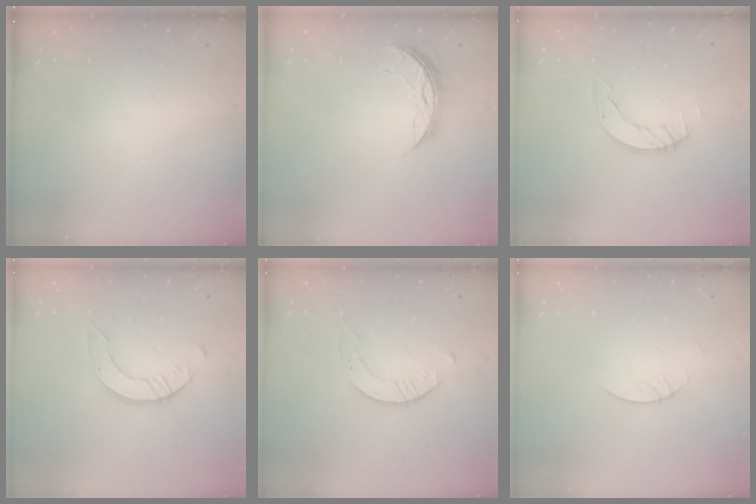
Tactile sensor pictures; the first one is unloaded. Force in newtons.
{"total": 6.1, "press": 6.1, "slide": 0.4}
{"total": 5.9, "press": 5.9, "slide": 0.4}
{"total": 8.0, "press": 7.9, "slide": 0.8}
{"total": 3.1, "press": 3.1, "slide": 0.4}
{"total": 2.4, "press": 2.4, "slide": 0.2}